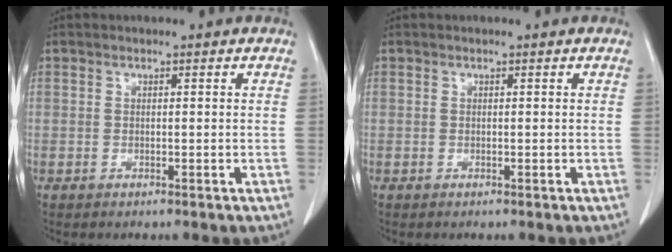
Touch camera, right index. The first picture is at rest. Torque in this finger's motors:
{"motor_torque": [0.00, 0.00, 0.00, 0.00]}